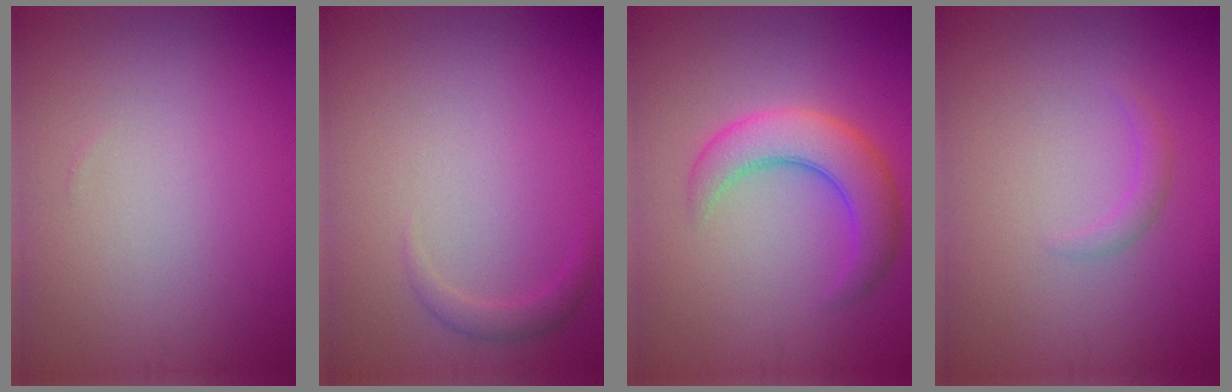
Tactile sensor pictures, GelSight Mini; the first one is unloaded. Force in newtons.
{"total": 1.2, "press": 1.2, "slide": 0.1}
{"total": 5.2, "press": 5.2, "slide": 0.1}
{"total": 1.0, "press": 1.0, "slide": 0.1}